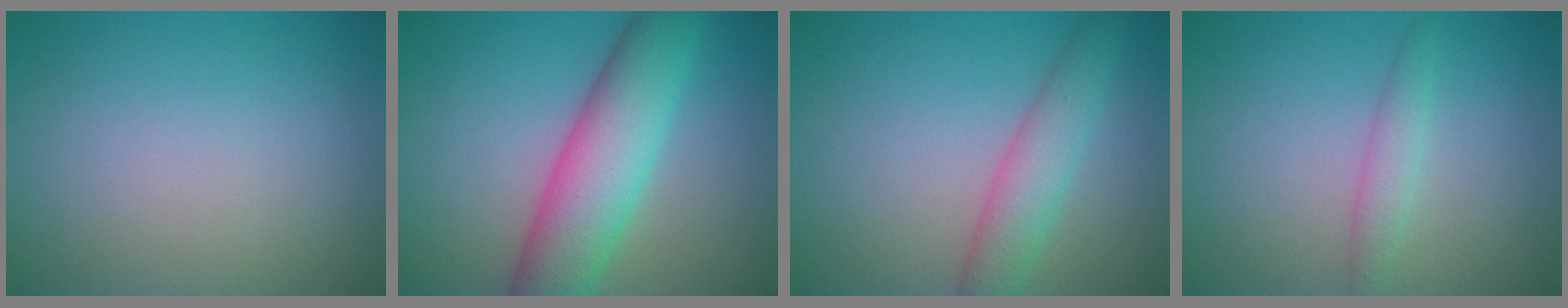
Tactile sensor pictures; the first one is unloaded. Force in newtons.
{"total": 8.1, "press": 8.1, "slide": 0.2}
{"total": 3.6, "press": 3.6, "slide": 0.1}
{"total": 1.7, "press": 1.7, "slide": 0.0}